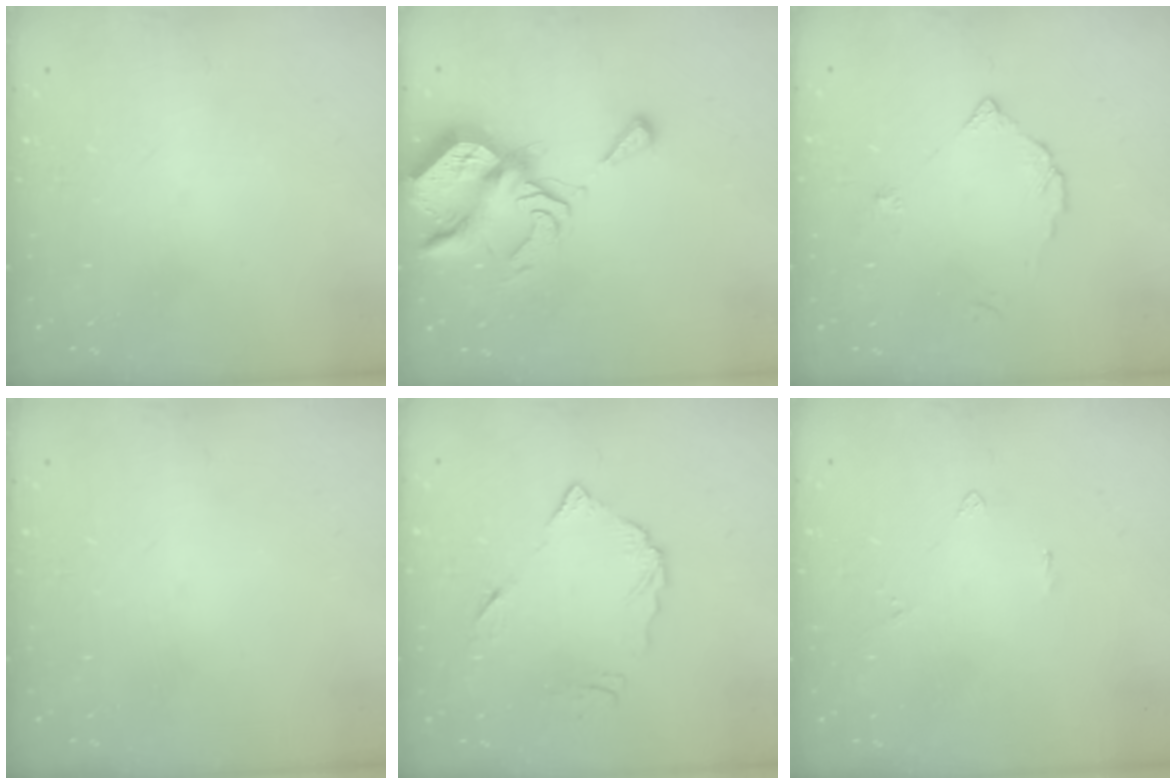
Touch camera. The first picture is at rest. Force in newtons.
{"total": 9.4, "press": 9.3, "slide": 1.1}
{"total": 3.0, "press": 3.0, "slide": 0.3}
{"total": 0.0}
{"total": 7.9, "press": 7.8, "slide": 1.0}
{"total": 2.0, "press": 2.0, "slide": 0.5}